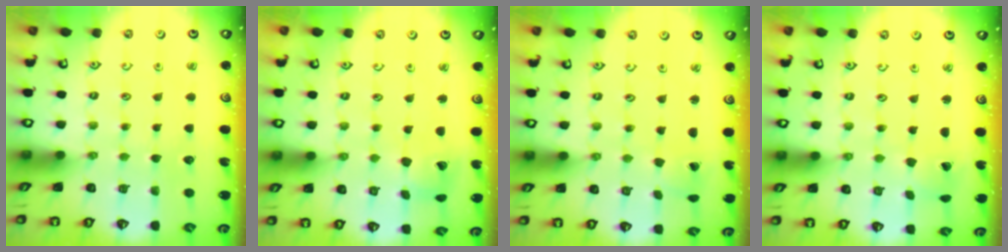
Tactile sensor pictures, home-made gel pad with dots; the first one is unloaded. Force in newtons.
{"total": 8.0, "press": 8.0, "slide": 1.0}
{"total": 0.6, "press": 0.6, "slide": 0.0}
{"total": 1.2, "press": 1.2, "slide": 0.2}